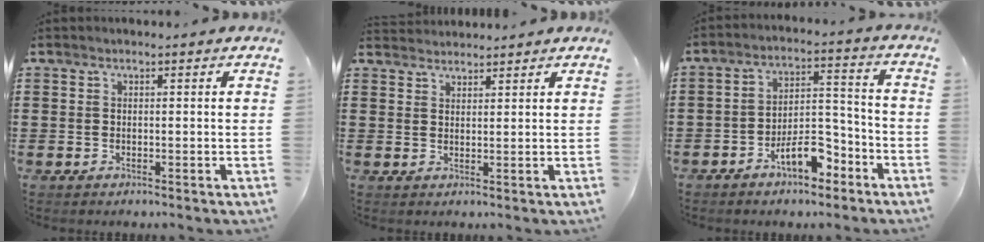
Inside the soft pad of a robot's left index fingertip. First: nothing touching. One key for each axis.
{"total": 2.1, "fx": 2.0, "fy": 0.2, "fz": -0.2, "tx": -0.002, "ty": -0.002, "tz": 0.040}
{"total": 8.1, "fx": -5.1, "fy": 3.3, "fz": 5.4, "tx": -0.088, "ty": 0.021, "tz": -0.089}